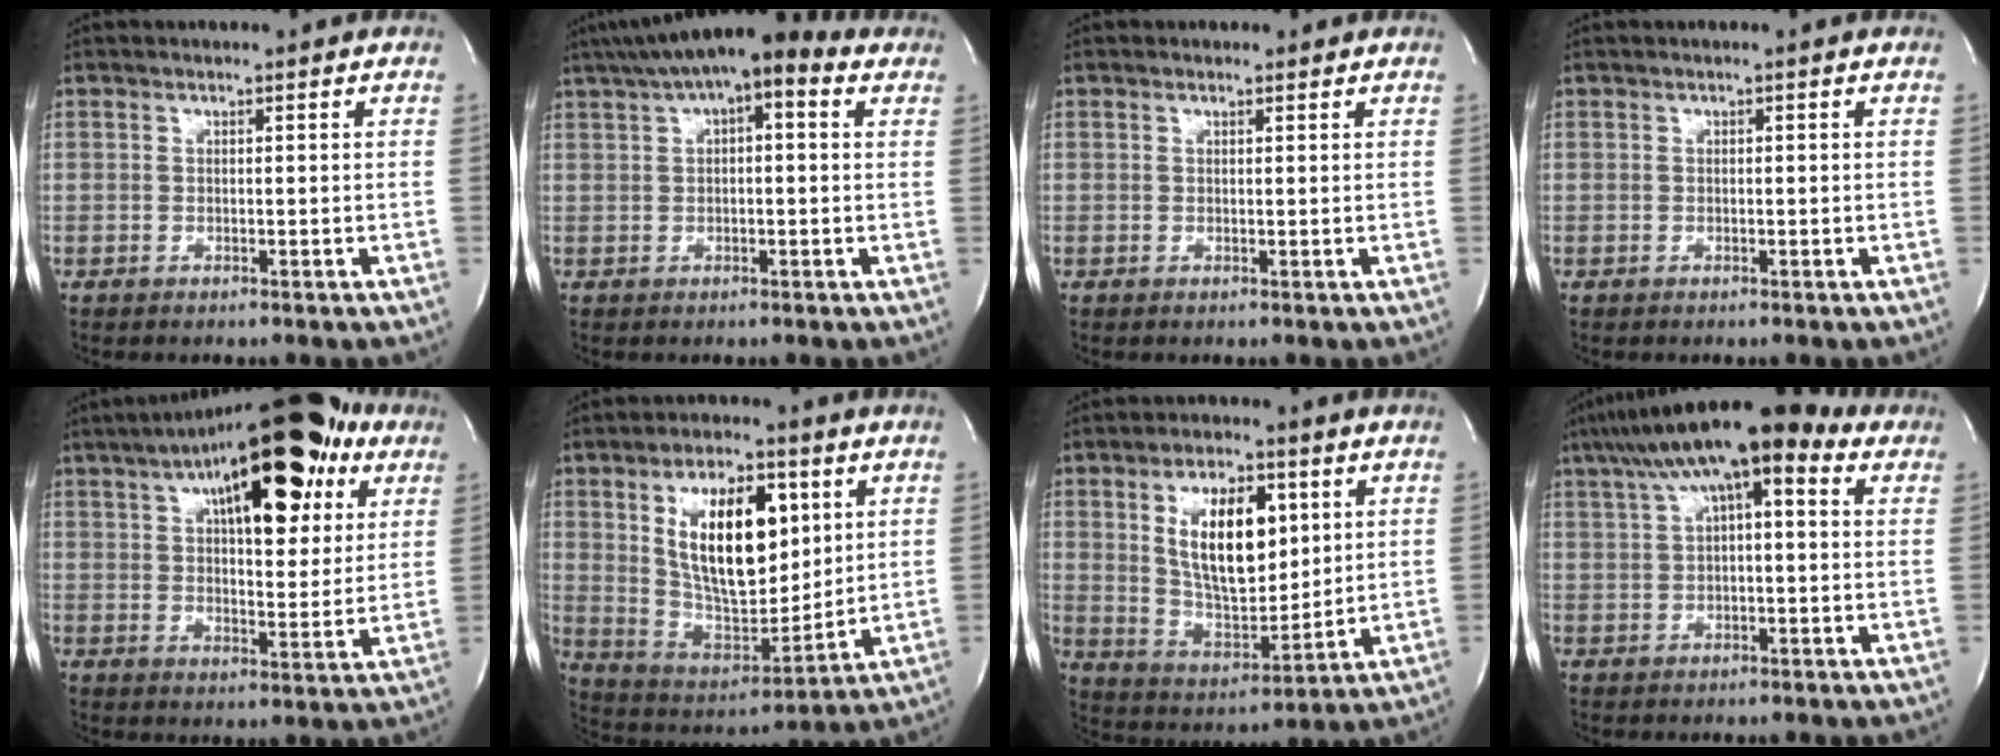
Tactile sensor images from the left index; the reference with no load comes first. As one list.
[{"total": 12.8, "force": [7.3, 3.8, 9.8], "torque": [-0.162, 0.048, 0.109]}, {"total": 0.8, "force": [0.6, 0.5, 0.2], "torque": [-0.011, 0.000, 0.009]}, {"total": 0.0}, {"total": 22.8, "force": [11.6, 7.7, 18.0], "torque": [-0.285, 0.038, 0.169]}, {"total": 16.4, "force": [5.2, 6.8, 14.0], "torque": [-0.252, -0.001, 0.096]}, {"total": 13.4, "force": [4.2, 5.7, 11.4], "torque": [-0.208, -0.008, 0.078]}, {"total": 15.4, "force": [8.2, 4.4, 12.3], "torque": [-0.213, 0.049, 0.129]}]